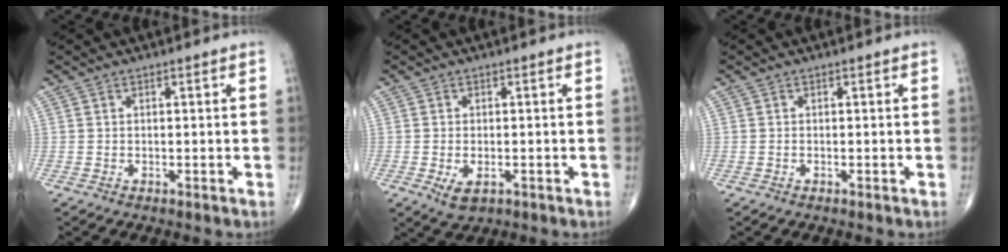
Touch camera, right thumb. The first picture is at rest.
{"total": 3.8, "force": [-1.3, 2.0, 2.9], "torque": [-0.051, -0.005, -0.014]}
{"total": 0.0}